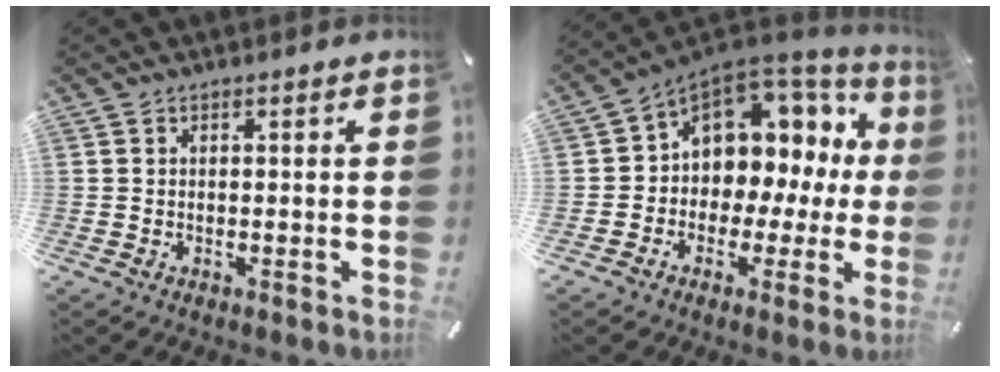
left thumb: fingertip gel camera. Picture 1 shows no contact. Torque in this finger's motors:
{"motor_torque": [0.70, 2.21, 0.54, 0.13, 0.16]}